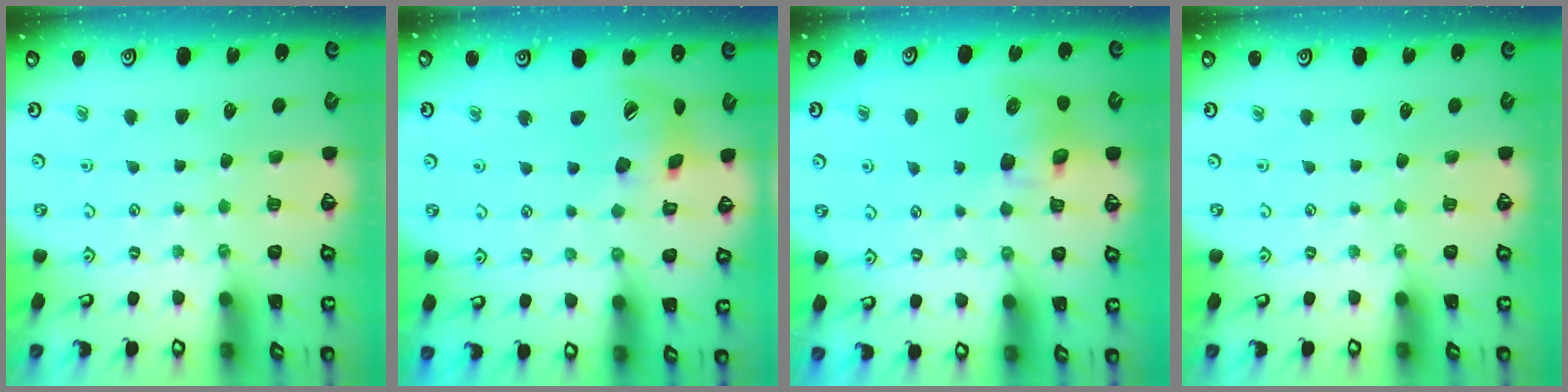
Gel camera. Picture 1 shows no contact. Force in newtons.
{"total": 15.4, "press": 15.2, "slide": 2.2}
{"total": 8.9, "press": 8.9, "slide": 1.3}
{"total": 0.0}